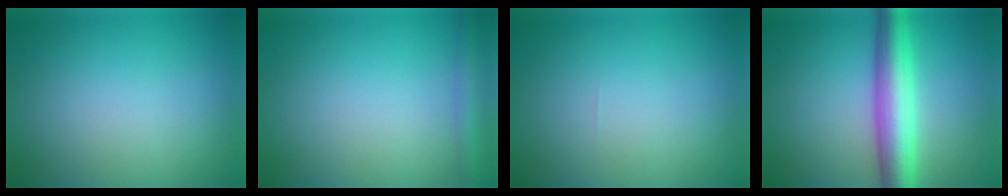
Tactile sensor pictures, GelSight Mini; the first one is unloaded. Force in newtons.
{"total": 1.8, "press": 1.8, "slide": 0.1}
{"total": 0.0}
{"total": 6.6, "press": 6.6, "slide": 0.0}